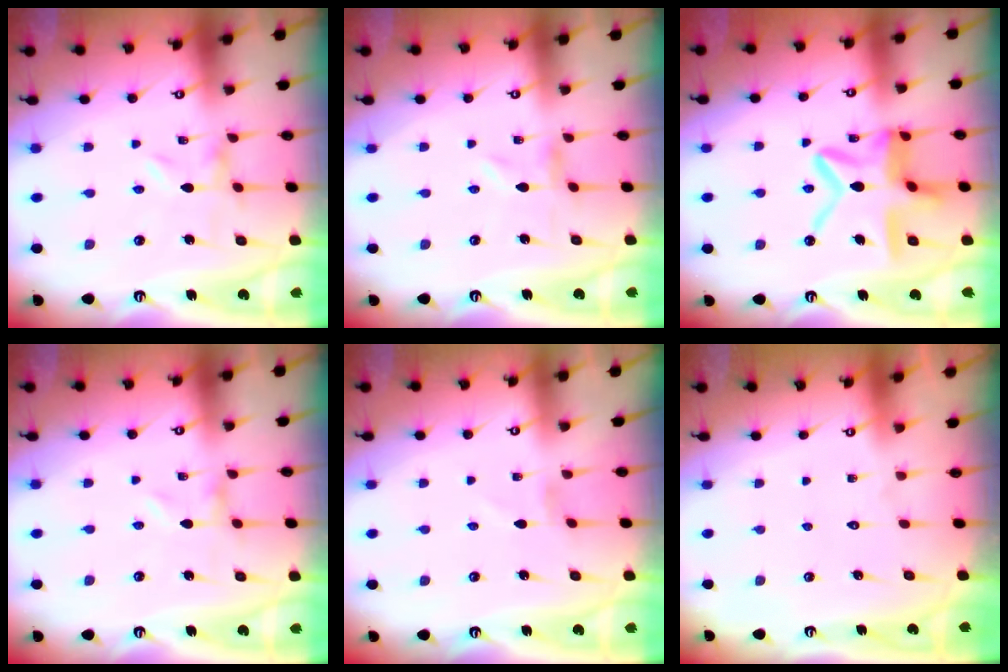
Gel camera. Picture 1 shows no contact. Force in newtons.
{"total": 0.0}
{"total": 16.2, "press": 16.2, "slide": 1.3}
{"total": 0.0}
{"total": 0.0}
{"total": 1.6, "press": 1.6, "slide": 0.1}